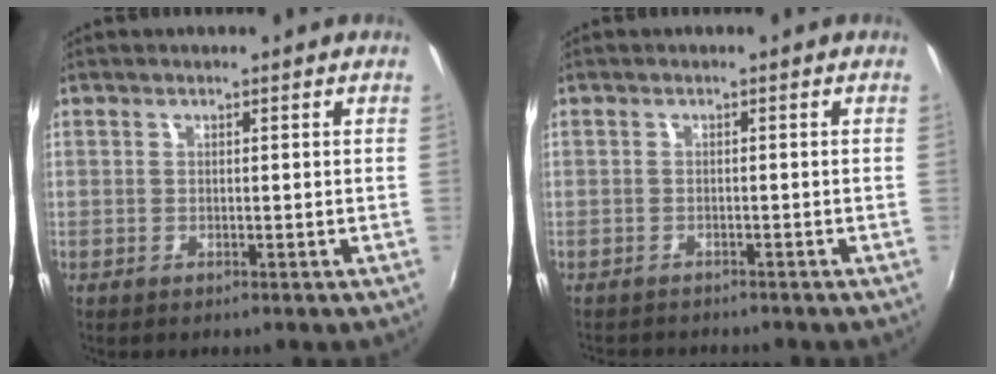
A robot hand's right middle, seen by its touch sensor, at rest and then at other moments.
{"total": 3.1, "force": [-2.9, 0.8, 0.7], "torque": [-0.021, -0.013, -0.047]}